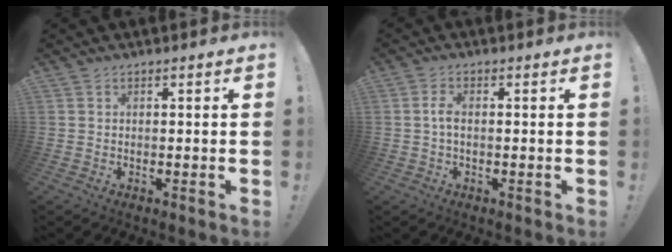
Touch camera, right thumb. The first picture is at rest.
{"total": 3.0, "force": [-0.3, 1.6, 2.5], "torque": [-0.060, 0.008, -0.005]}